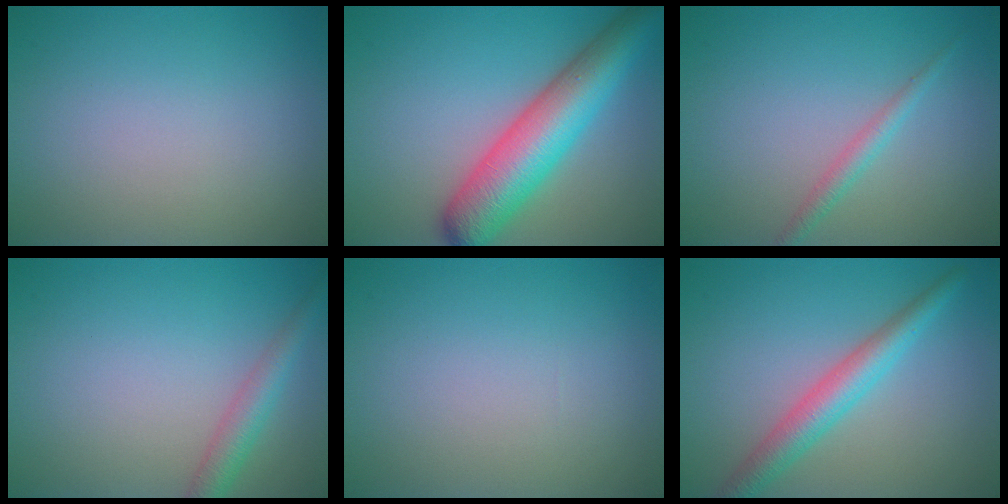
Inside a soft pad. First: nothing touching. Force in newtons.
{"total": 8.7, "press": 8.7, "slide": 0.4}
{"total": 1.6, "press": 1.6, "slide": 0.1}
{"total": 2.8, "press": 2.8, "slide": 0.1}
{"total": 0.0}
{"total": 4.0, "press": 4.0, "slide": 0.1}